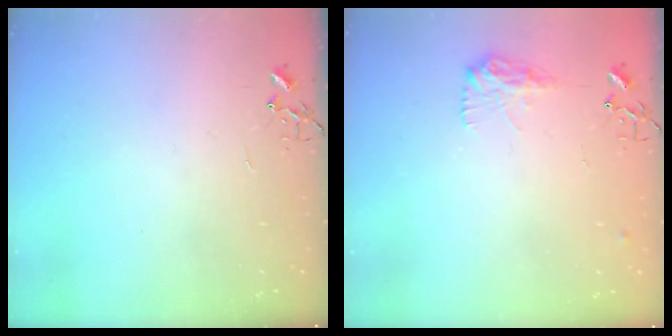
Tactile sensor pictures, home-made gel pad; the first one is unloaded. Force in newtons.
{"total": 10.2, "press": 10.2, "slide": 0.3}